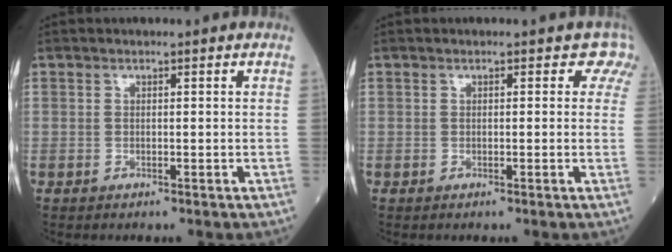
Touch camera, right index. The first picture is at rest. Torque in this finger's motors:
{"motor_torque": [0.01, 0.03, 0.00, 0.02]}